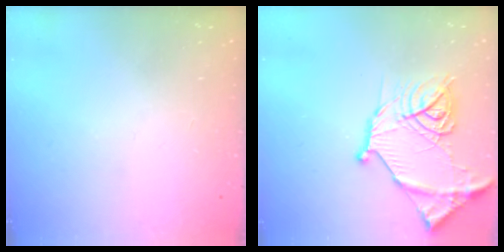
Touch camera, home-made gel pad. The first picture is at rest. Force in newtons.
{"total": 16.8, "press": 16.7, "slide": 1.5}